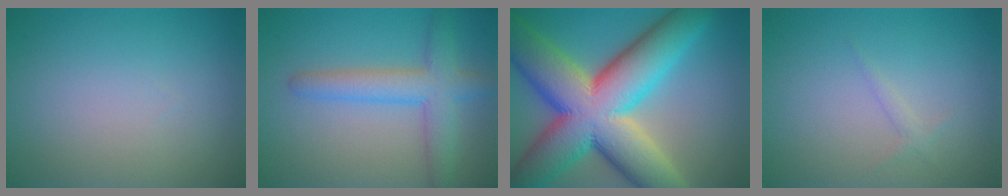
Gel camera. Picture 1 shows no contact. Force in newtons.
{"total": 4.5, "press": 4.5, "slide": 0.2}
{"total": 17.1, "press": 17.1, "slide": 0.7}
{"total": 0.8, "press": 0.8, "slide": 0.1}